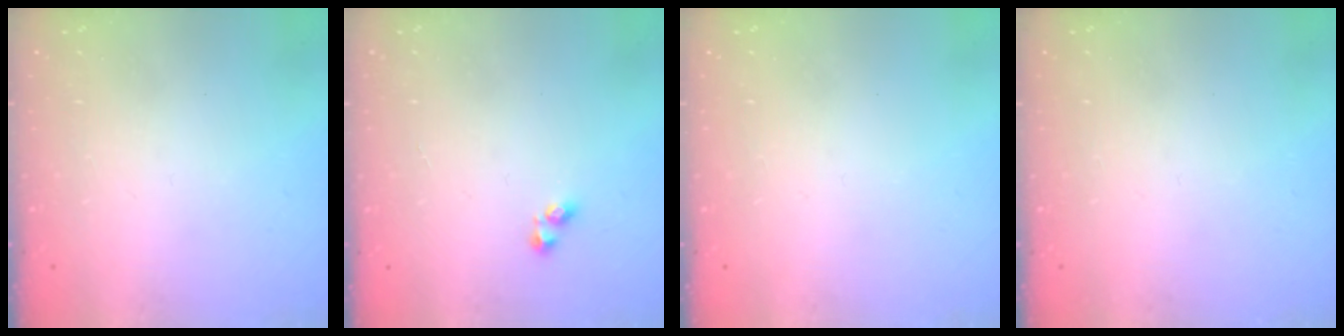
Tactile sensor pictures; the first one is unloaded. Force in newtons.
{"total": 2.9, "press": 2.6, "slide": 1.3}
{"total": 0.0}
{"total": 0.0}